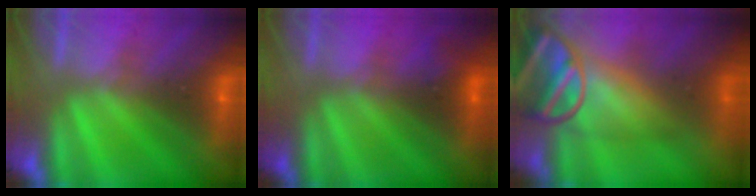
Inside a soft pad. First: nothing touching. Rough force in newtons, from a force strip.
{"total": 1.9}
{"total": 6.9}